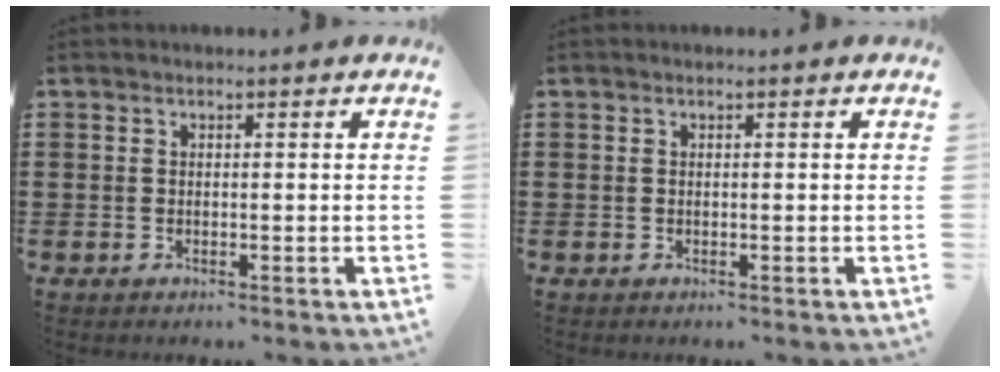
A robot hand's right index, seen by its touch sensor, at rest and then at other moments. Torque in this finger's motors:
{"motor_torque": [0.05, 1.86, -0.01, -0.01]}